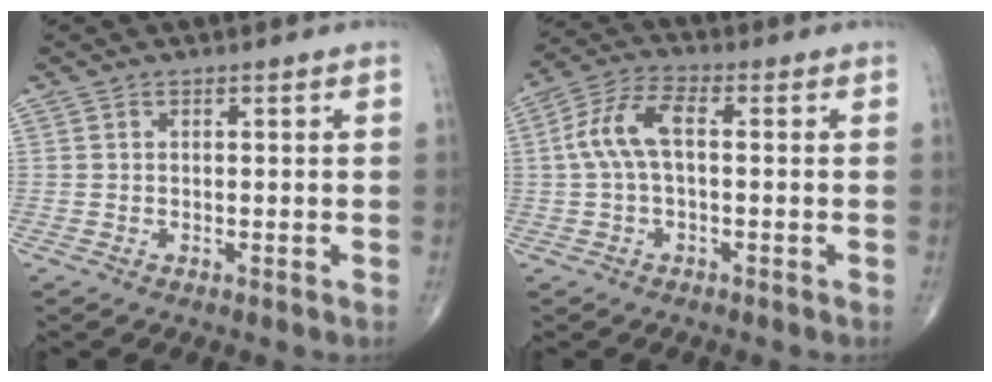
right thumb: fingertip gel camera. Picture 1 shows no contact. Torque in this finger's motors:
{"motor_torque": [0.14, 0.10, 0.90, 0.03, 0.25]}